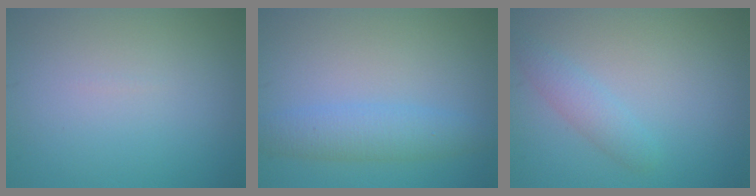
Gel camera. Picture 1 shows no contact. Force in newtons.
{"total": 3.5, "press": 3.5, "slide": 0.2}
{"total": 1.9, "press": 1.9, "slide": 0.1}